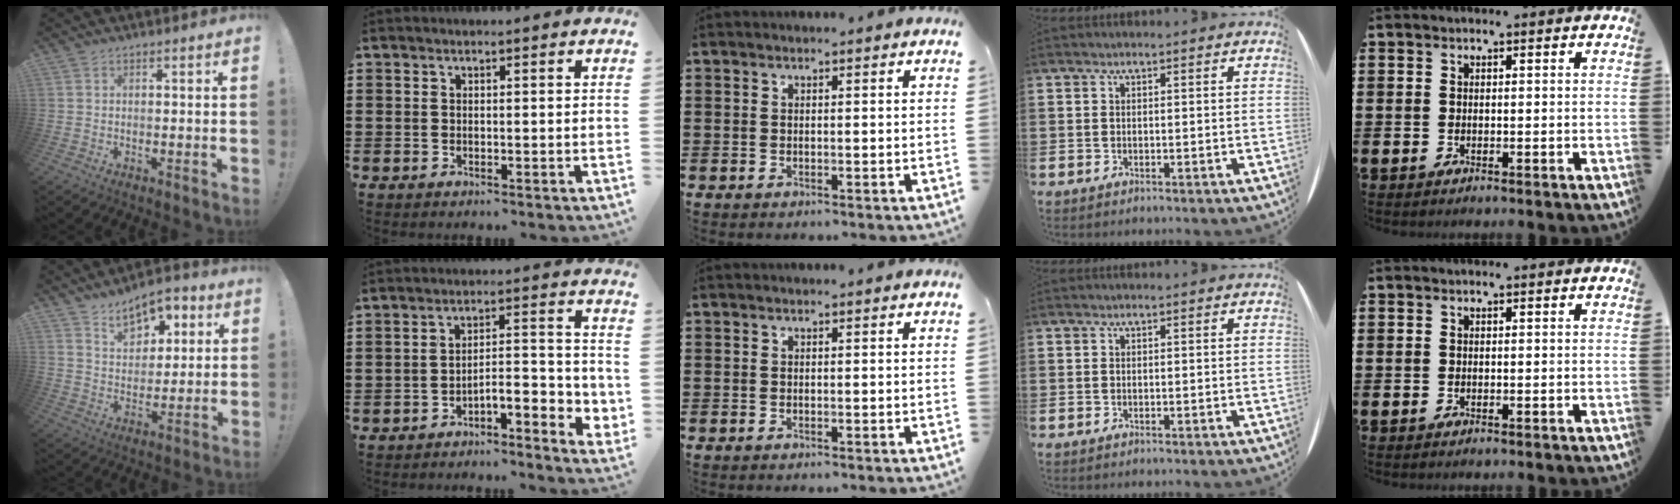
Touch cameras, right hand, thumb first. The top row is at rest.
{"thumb": {"total": 10.0, "force": [6.5, 6.0, 4.5], "torque": [-0.061, -0.038, 0.121]}, "index": {"total": 4.0, "force": [-3.1, 1.0, 2.3], "torque": [-0.042, 0.002, -0.065]}}